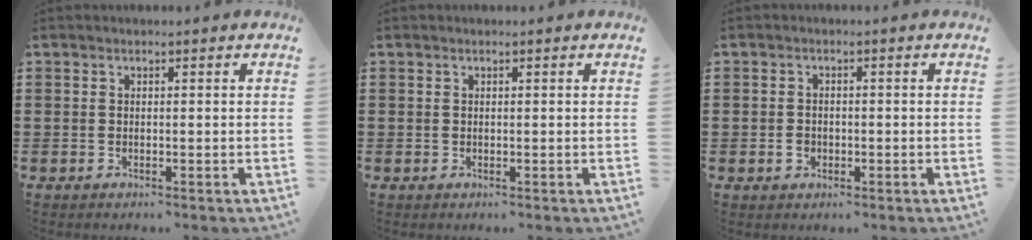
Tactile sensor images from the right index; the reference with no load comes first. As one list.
[{"total": 0.0}, {"total": 1.6, "force": [-0.6, 1.3, 0.7], "torque": [-0.016, -0.001, -0.012]}]